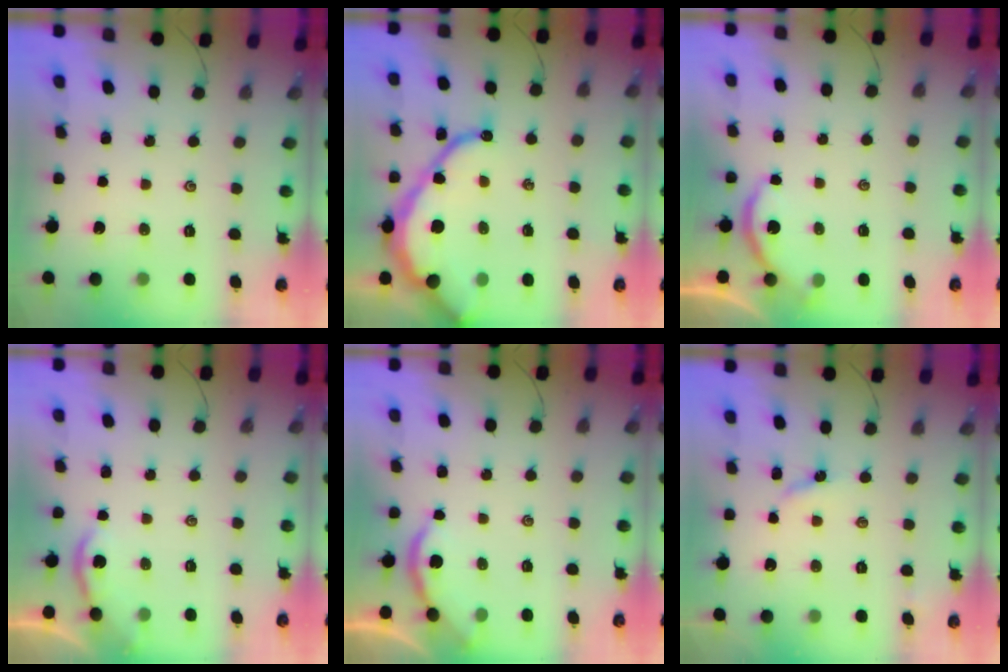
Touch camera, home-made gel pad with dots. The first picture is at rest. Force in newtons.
{"total": 14.2, "press": 14.1, "slide": 1.4}
{"total": 3.3, "press": 3.3, "slide": 0.3}
{"total": 1.8, "press": 1.7, "slide": 0.5}
{"total": 2.4, "press": 2.3, "slide": 0.5}
{"total": 4.5, "press": 4.5, "slide": 0.6}